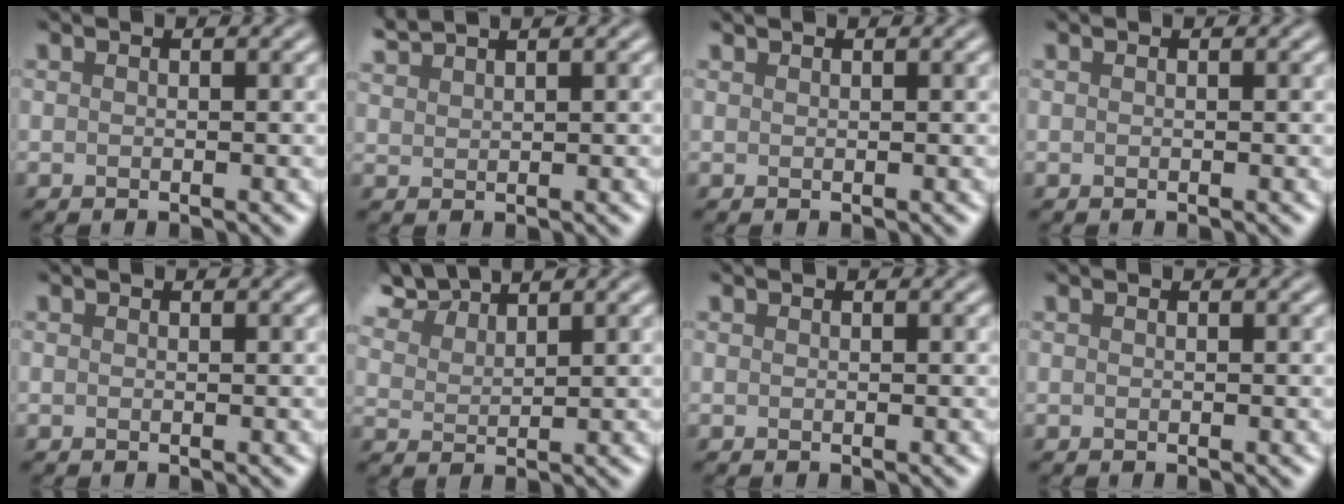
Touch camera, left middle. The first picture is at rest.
{"total": 1.9, "force": [1.3, -1.1, -0.8], "torque": [-0.003, -0.004, 0.062]}
{"total": 0.7, "force": [0.4, -0.4, -0.4], "torque": [0.004, -0.006, 0.013]}
{"total": 0.0}
{"total": 0.5, "force": [-0.1, -0.3, -0.4], "torque": [0.003, -0.007, 0.004]}
{"total": 3.0, "force": [3.0, -0.4, -0.1], "torque": [-0.036, -0.004, 0.089]}
{"total": 0.0}
{"total": 0.0}